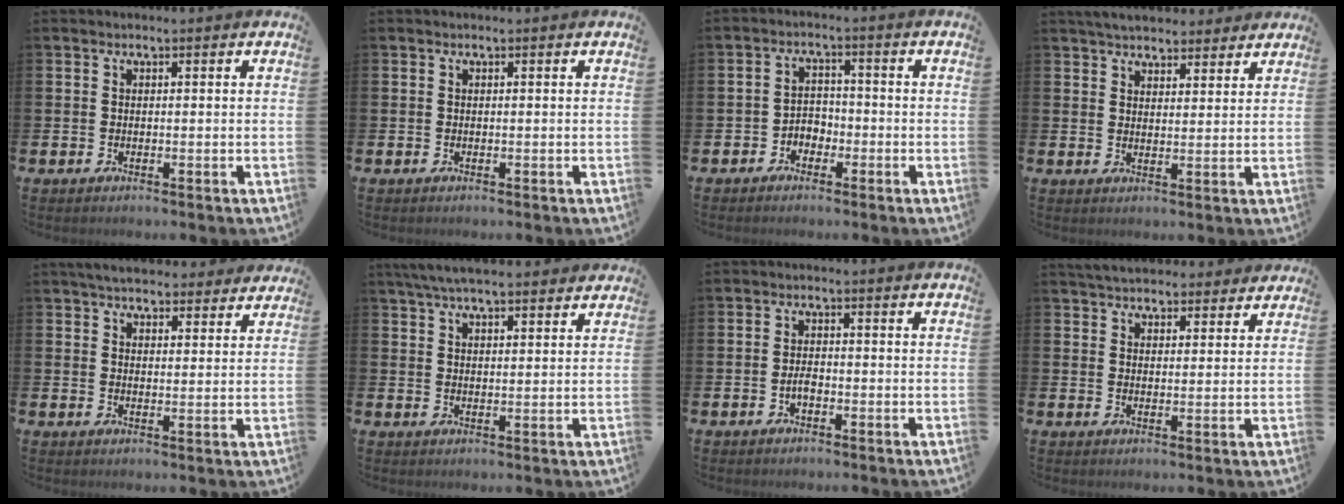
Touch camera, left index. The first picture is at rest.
{"total": 0.0}
{"total": 2.6, "force": [-1.9, 1.6, 0.4], "torque": [-0.021, 0.009, -0.043]}
{"total": 4.7, "force": [4.5, 1.1, 0.6], "torque": [-0.022, -0.018, 0.082]}
{"total": 5.0, "force": [4.8, 1.2, 0.7], "torque": [-0.025, -0.022, 0.086]}
{"total": 5.6, "force": [5.2, 1.0, 1.9], "torque": [-0.048, -0.013, 0.095]}
{"total": 1.8, "force": [-0.7, 0.9, 1.3], "torque": [-0.026, 0.004, -0.015]}
{"total": 4.8, "force": [4.6, 1.1, 0.4], "torque": [-0.020, -0.021, 0.084]}